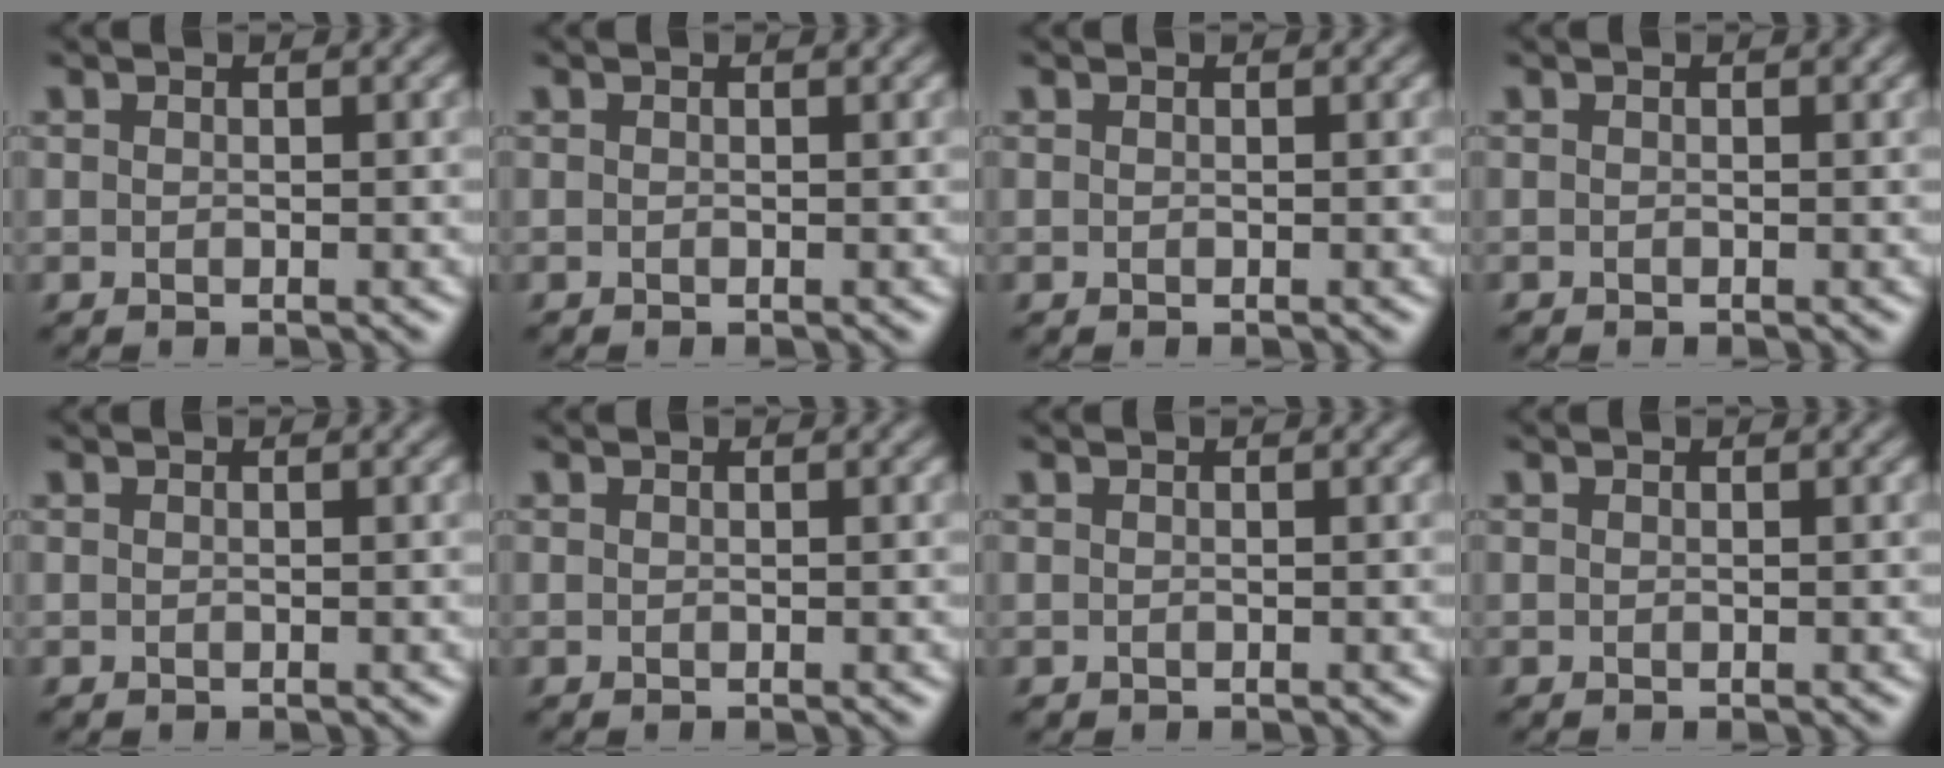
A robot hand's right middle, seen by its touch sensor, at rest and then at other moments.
{"total": 0.0}
{"total": 0.0}
{"total": 0.0}
{"total": 0.0}
{"total": 0.0}
{"total": 0.0}
{"total": 0.0}